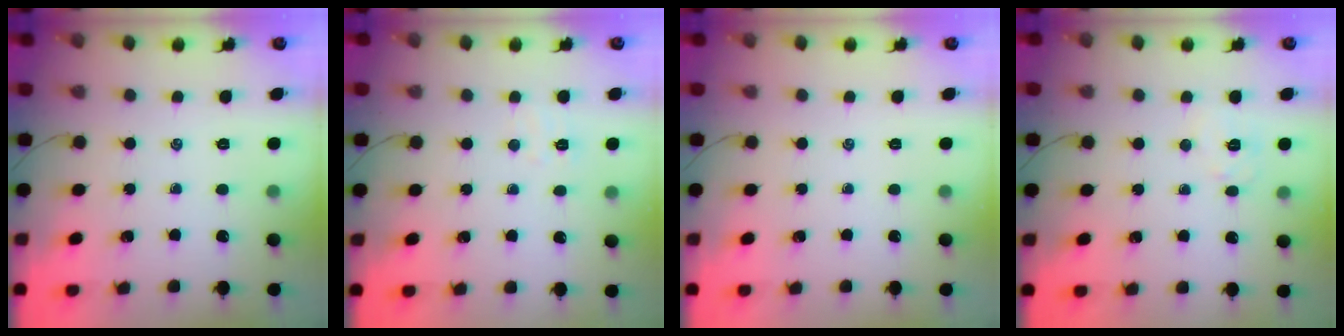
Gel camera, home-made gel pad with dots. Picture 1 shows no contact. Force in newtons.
{"total": 4.1, "press": 3.9, "slide": 1.2}
{"total": 0.0}
{"total": 6.2, "press": 6.1, "slide": 1.2}